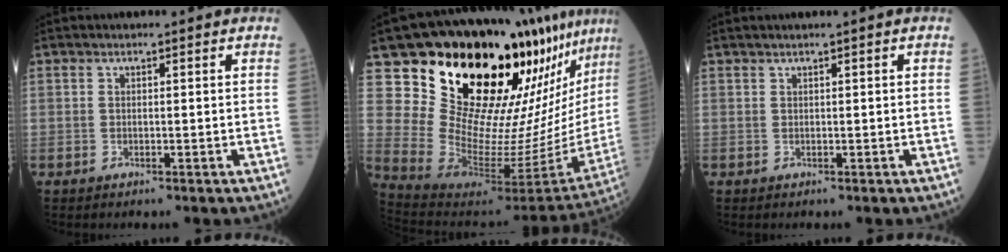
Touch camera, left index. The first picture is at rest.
{"total": 24.9, "force": [18.9, 3.8, 15.7], "torque": [-0.239, -0.094, 0.292]}
{"total": 0.6, "force": [0.5, -0.1, 0.3], "torque": [-0.006, 0.010, 0.018]}